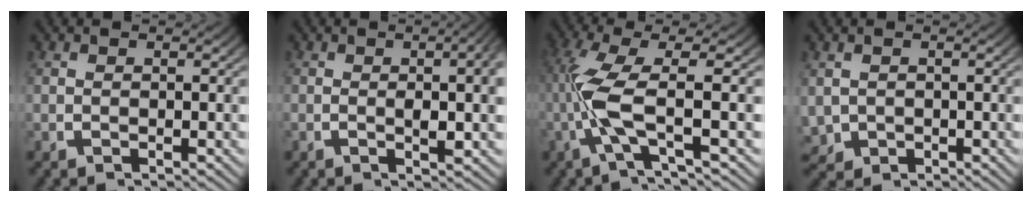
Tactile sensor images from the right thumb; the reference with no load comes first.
{"total": 4.9, "force": [0.2, 1.8, 4.6], "torque": [-0.052, 0.005, -0.001]}
{"total": 6.7, "force": [-0.2, 2.1, 6.3], "torque": [-0.157, -0.008, -0.002]}
{"total": 3.4, "force": [-0.6, 3.0, 1.4], "torque": [-0.047, -0.027, 0.005]}